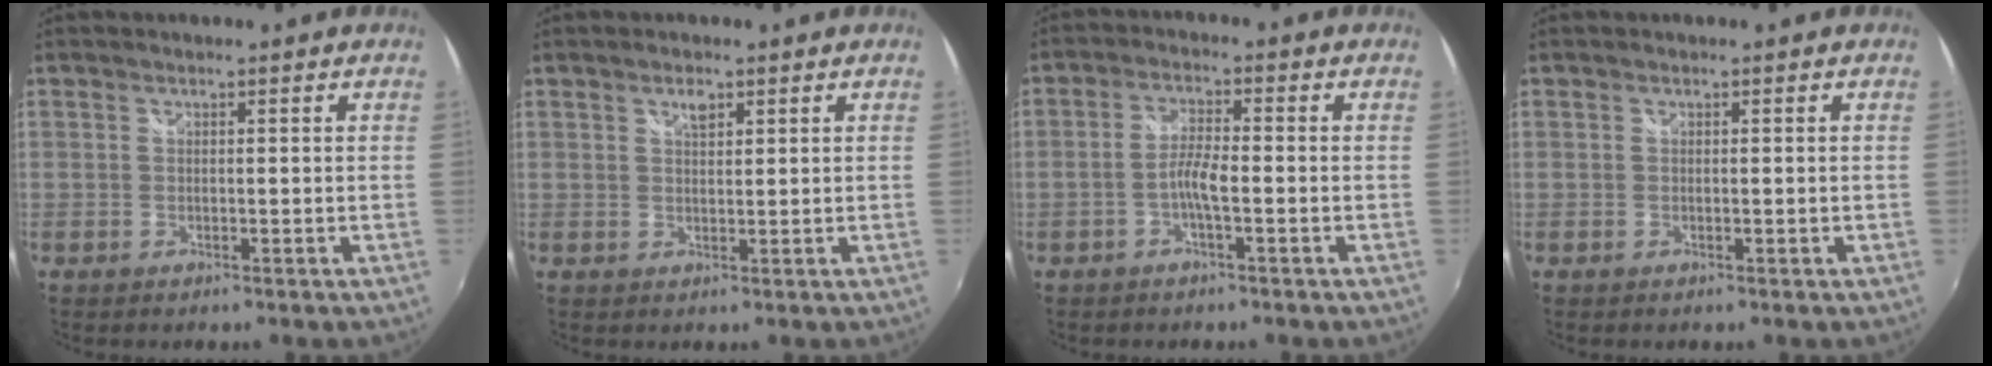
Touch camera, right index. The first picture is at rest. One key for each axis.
{"total": 2.3, "fx": 1.3, "fy": 1.1, "fz": 1.5, "tx": -0.022, "ty": 0.003, "tz": 0.022}
{"total": 3.7, "fx": -1.5, "fy": 0.4, "fz": 3.3, "tx": -0.072, "ty": 0.007, "tz": -0.030}
{"total": 0.5, "fx": -0.2, "fy": 0.2, "fz": 0.5, "tx": -0.005, "ty": 0.000, "tz": -0.003}